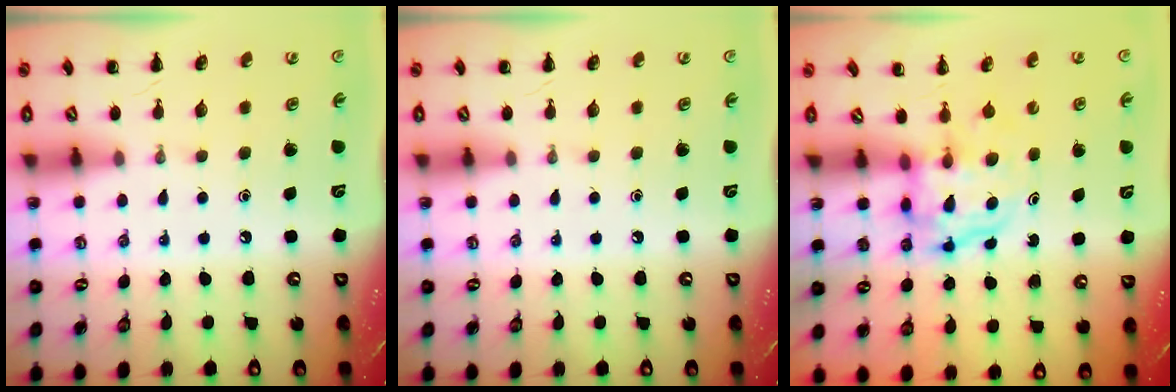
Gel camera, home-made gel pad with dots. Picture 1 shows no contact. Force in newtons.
{"total": 0.0}
{"total": 4.0, "press": 4.0, "slide": 0.3}